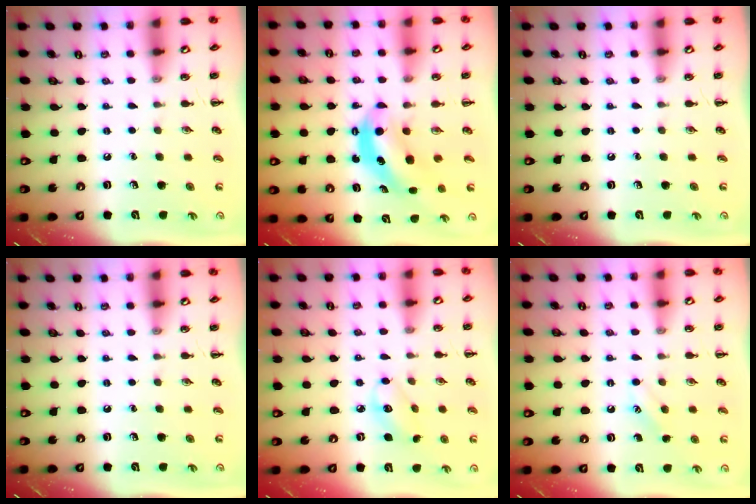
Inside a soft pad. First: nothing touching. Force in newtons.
{"total": 6.1, "press": 6.1, "slide": 0.5}
{"total": 0.0}
{"total": 0.0}
{"total": 5.5, "press": 5.4, "slide": 0.8}
{"total": 4.4, "press": 4.3, "slide": 0.9}